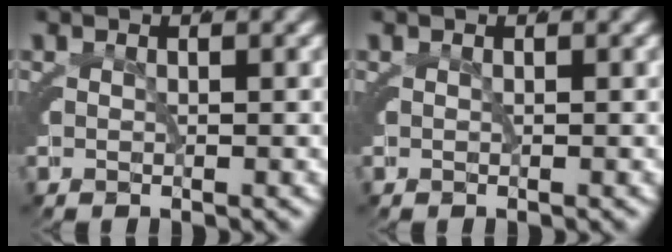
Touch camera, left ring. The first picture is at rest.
{"total": 0.0}